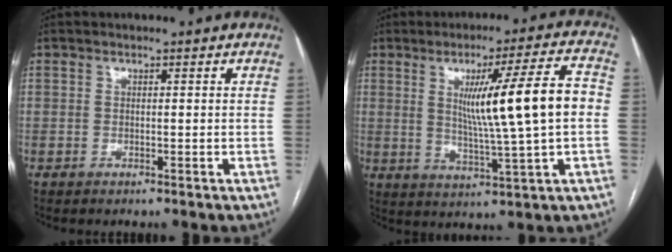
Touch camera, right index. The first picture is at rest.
{"total": 13.9, "force": [1.3, -0.6, 13.8], "torque": [-0.214, 0.002, 0.025]}